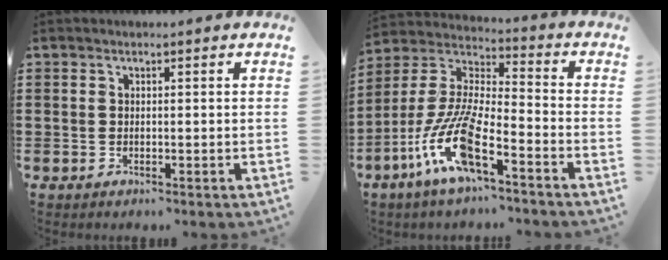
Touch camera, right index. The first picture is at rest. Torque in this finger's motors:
{"motor_torque": [2.14, 0.00, 1.05, 0.21]}